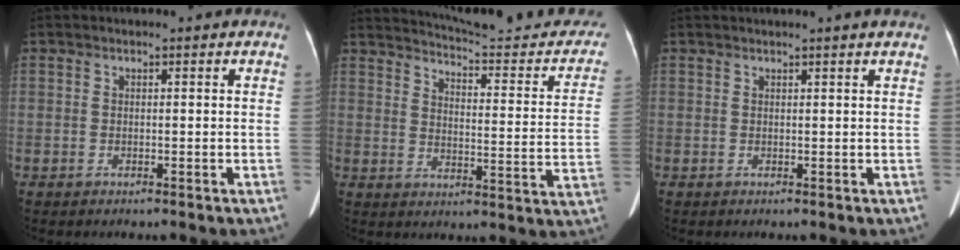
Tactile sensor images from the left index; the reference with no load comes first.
{"total": 21.7, "force": [20.6, 2.3, 6.5], "torque": [-0.079, -0.074, 0.245]}
{"total": 2.7, "force": [2.4, -0.7, 1.1], "torque": [-0.020, 0.013, 0.030]}